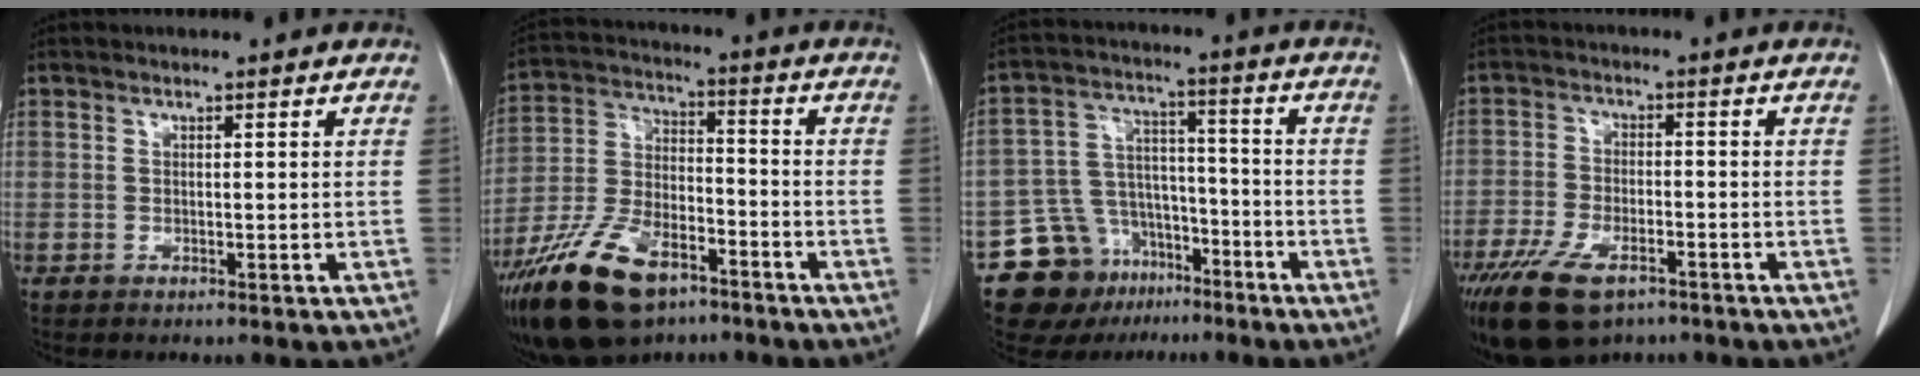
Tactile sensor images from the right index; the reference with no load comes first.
{"total": 17.7, "force": [-11.1, 8.1, 11.2], "torque": [-0.248, -0.006, -0.202]}
{"total": 14.0, "force": [-9.1, 9.6, 4.5], "torque": [-0.083, 0.053, -0.143]}
{"total": 12.3, "force": [-7.9, 5.4, 7.6], "torque": [-0.156, -0.011, -0.134]}